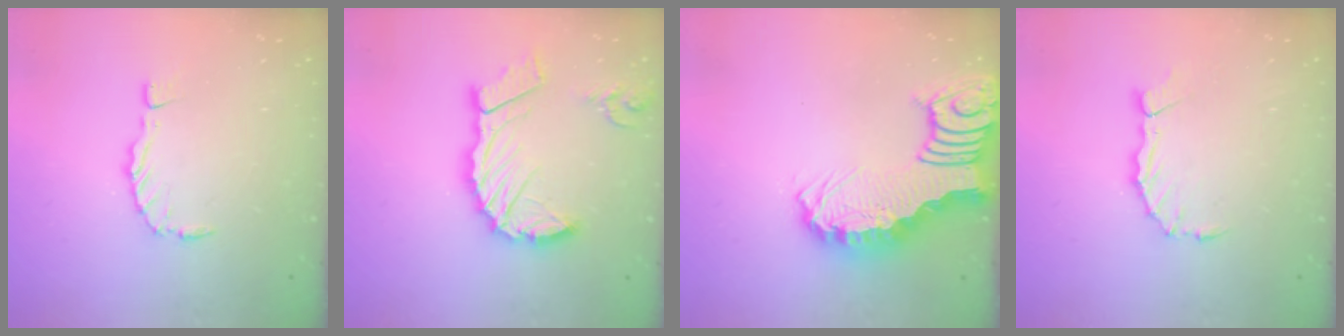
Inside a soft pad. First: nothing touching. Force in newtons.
{"total": 14.5, "press": 14.4, "slide": 1.9}
{"total": 6.3, "press": 6.3, "slide": 0.9}
{"total": 2.8, "press": 2.8, "slide": 0.2}